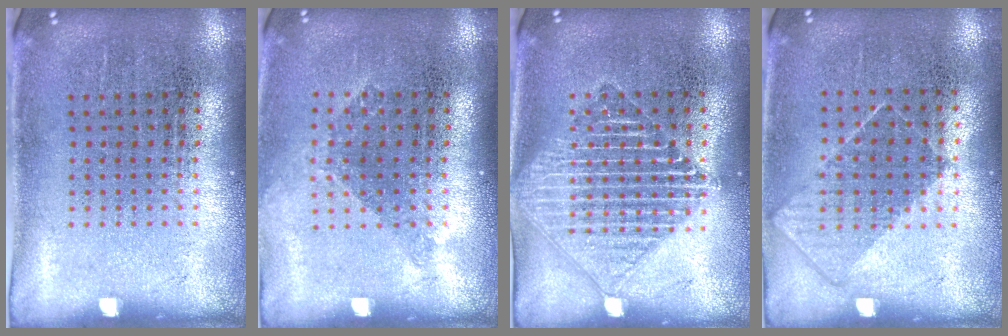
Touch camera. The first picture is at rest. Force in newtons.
{"total": 1.1, "press": 0.8, "slide": 0.7}
{"total": 1.8, "press": 1.8, "slide": 0.2}
{"total": 0.8, "press": 0.7, "slide": 0.4}